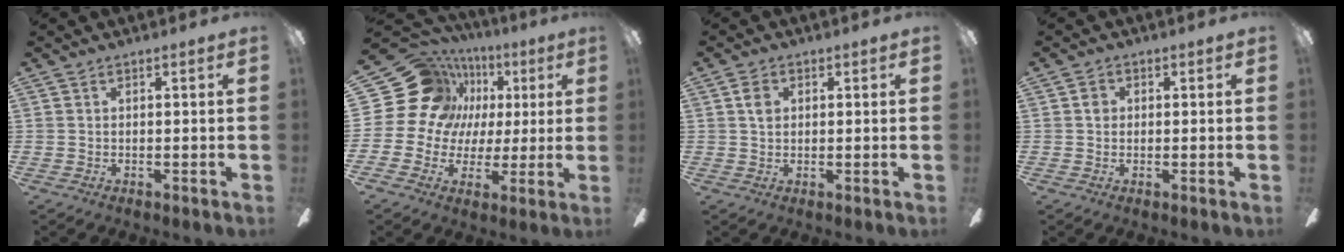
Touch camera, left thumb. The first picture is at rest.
{"total": 18.1, "force": [4.6, 16.0, 6.9], "torque": [-0.132, -0.016, 0.108]}
{"total": 2.9, "force": [1.0, 2.1, 1.8], "torque": [-0.029, 0.002, 0.016]}
{"total": 2.0, "force": [0.4, 1.7, 0.9], "torque": [-0.009, 0.004, 0.003]}